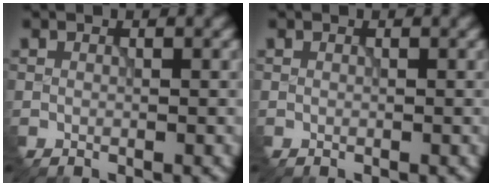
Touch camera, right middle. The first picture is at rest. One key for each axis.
{"total": 0.0}